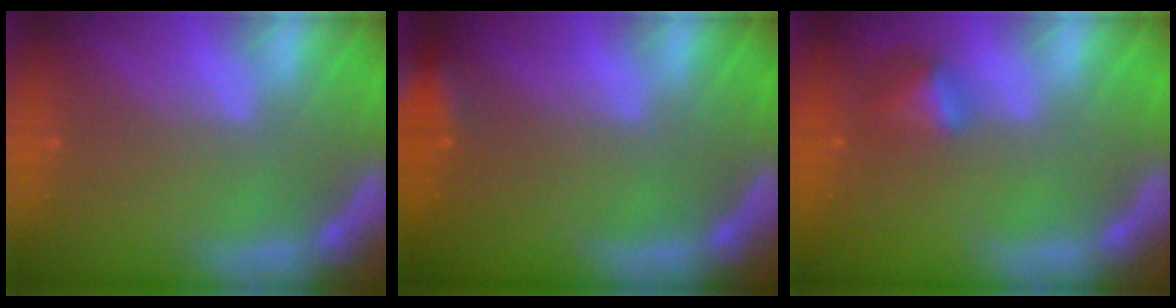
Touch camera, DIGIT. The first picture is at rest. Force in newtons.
{"total": 2.4}
{"total": 2.4}